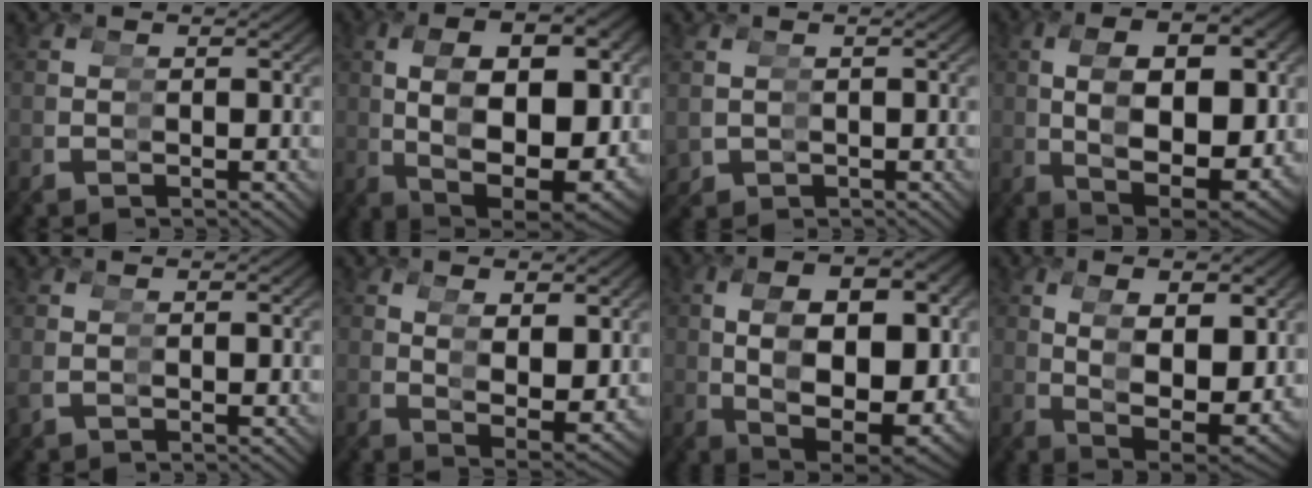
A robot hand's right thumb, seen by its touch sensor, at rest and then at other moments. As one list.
[{"total": 10.7, "force": [-0.4, 5.9, 9.0], "torque": [-0.183, -0.006, 0.011]}, {"total": 2.3, "force": [0.3, 2.3, 0.0], "torque": [-0.008, -0.013, 0.017]}, {"total": 8.1, "force": [0.2, 4.0, 7.0], "torque": [-0.141, 0.005, 0.012]}, {"total": 0.7, "force": [0.6, 0.1, 0.1], "torque": [0.002, 0.007, 0.012]}, {"total": 3.6, "force": [1.1, 0.4, 3.3], "torque": [-0.046, 0.014, 0.015]}, {"total": 9.4, "force": [-0.1, 4.8, 8.0], "torque": [-0.161, -0.004, 0.013]}, {"total": 7.2, "force": [0.5, 3.2, 6.4], "torque": [-0.110, 0.001, 0.014]}]